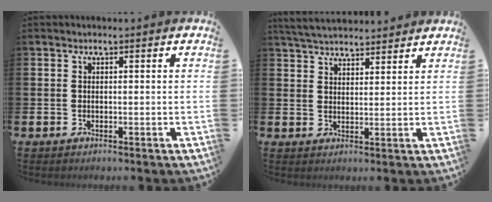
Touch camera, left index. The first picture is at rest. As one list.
[{"total": 4.5, "force": [4.4, 0.8, 0.6], "torque": [-0.018, -0.020, 0.080]}]